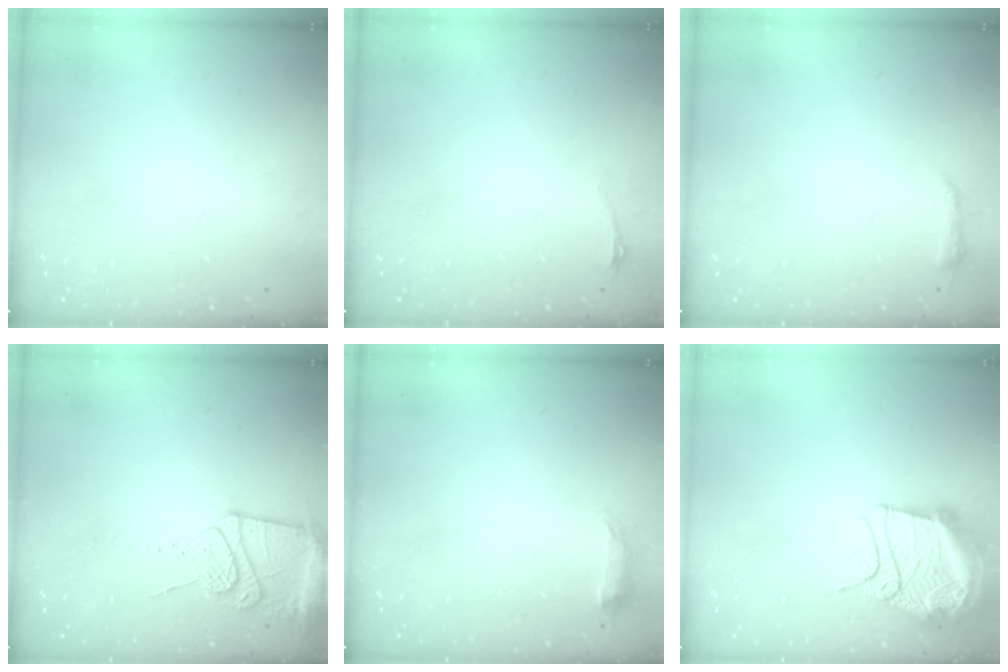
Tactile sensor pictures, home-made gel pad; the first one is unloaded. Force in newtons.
{"total": 2.9, "press": 2.6, "slide": 1.5}
{"total": 3.7, "press": 3.7, "slide": 0.7}
{"total": 13.2, "press": 13.1, "slide": 1.7}
{"total": 6.6, "press": 6.6, "slide": 0.6}
{"total": 17.5, "press": 17.4, "slide": 1.9}